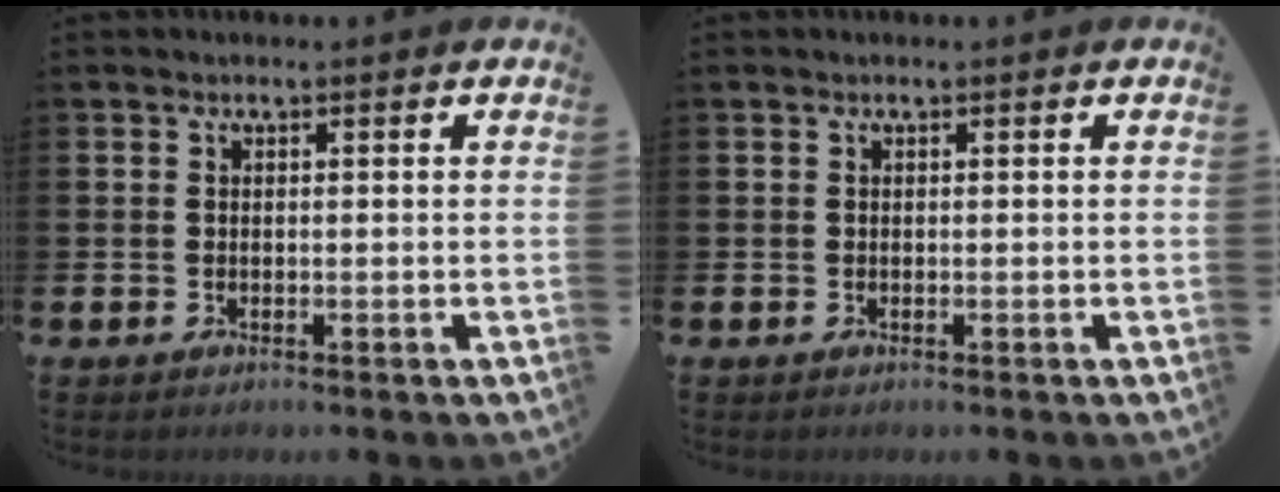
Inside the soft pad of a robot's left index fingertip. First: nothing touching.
{"total": 0.0}